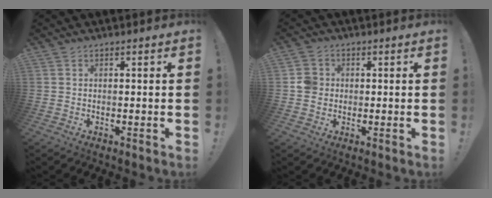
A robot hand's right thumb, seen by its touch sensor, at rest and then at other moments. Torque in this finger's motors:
{"motor_torque": [0.58, 0.79, 0.50, -0.29, -0.05]}